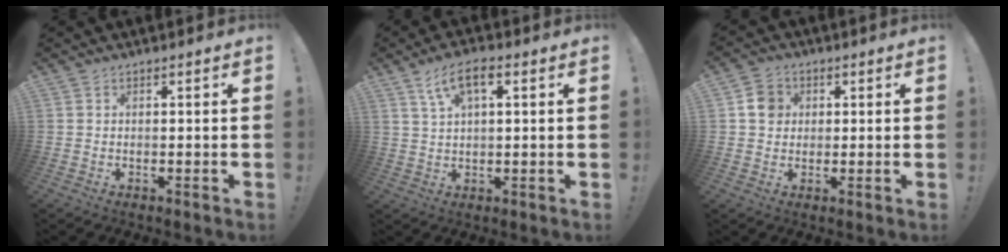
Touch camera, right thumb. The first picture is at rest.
{"total": 7.7, "force": [3.1, 3.4, 6.2], "torque": [-0.102, 0.002, 0.058]}
{"total": 6.3, "force": [1.5, 5.7, 2.4], "torque": [-0.027, 0.004, 0.031]}